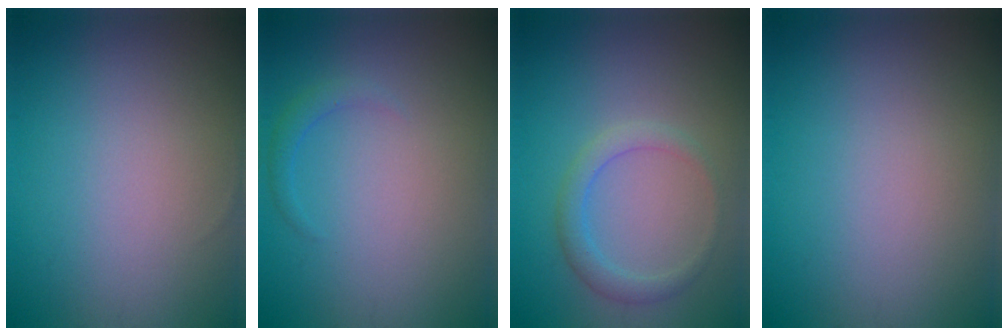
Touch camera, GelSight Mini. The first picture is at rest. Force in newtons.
{"total": 1.1, "press": 1.1, "slide": 0.1}
{"total": 2.2, "press": 2.2, "slide": 0.1}
{"total": 0.0}